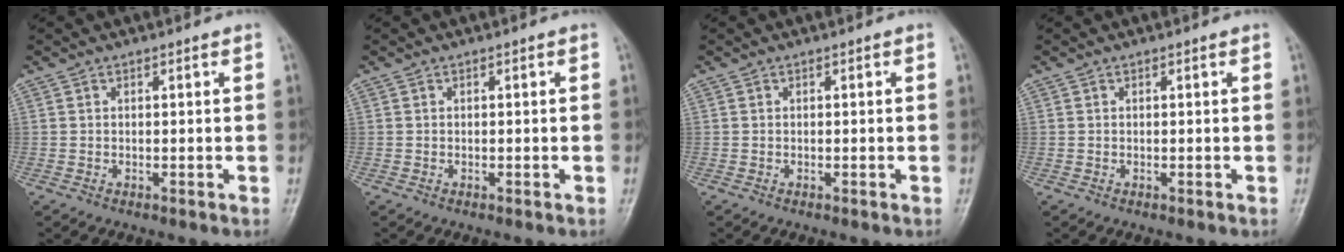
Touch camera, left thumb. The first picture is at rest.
{"total": 0.0}
{"total": 0.0}
{"total": 0.0}